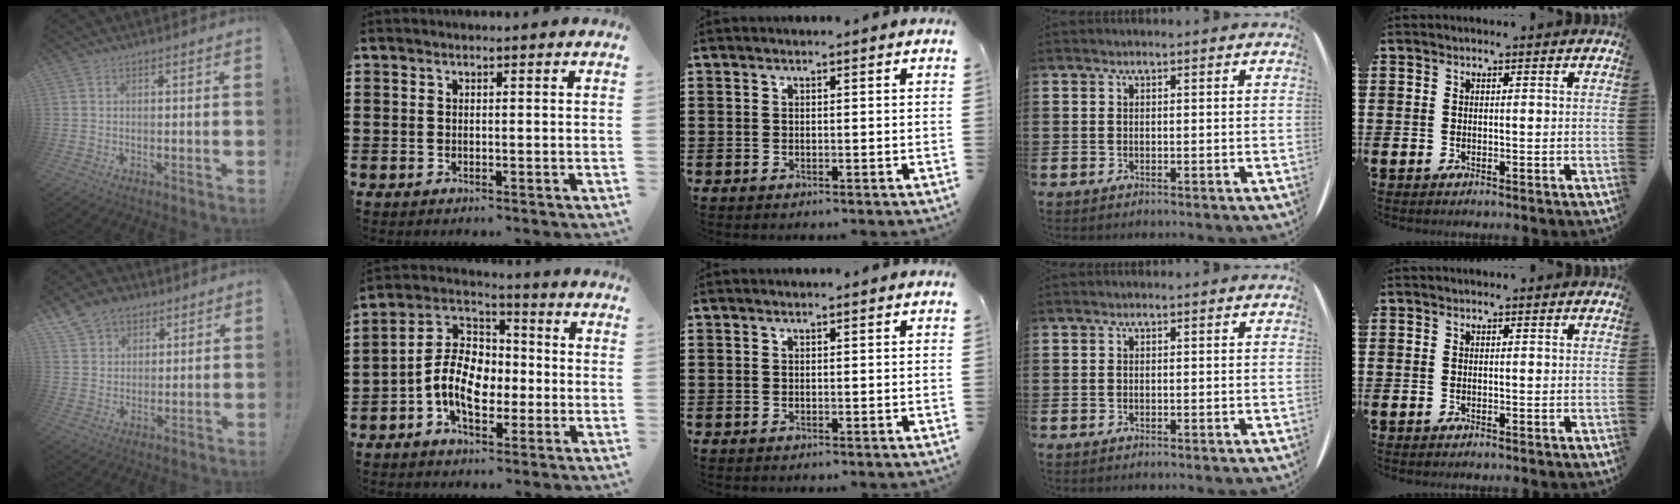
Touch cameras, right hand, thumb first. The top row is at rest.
{"thumb": {"total": 9.6, "force": [6.0, 7.0, 2.8], "torque": [-0.045, -0.032, 0.118]}, "index": {"total": 10.0, "force": [-2.6, 6.3, 7.3], "torque": [-0.174, 0.005, -0.054]}}